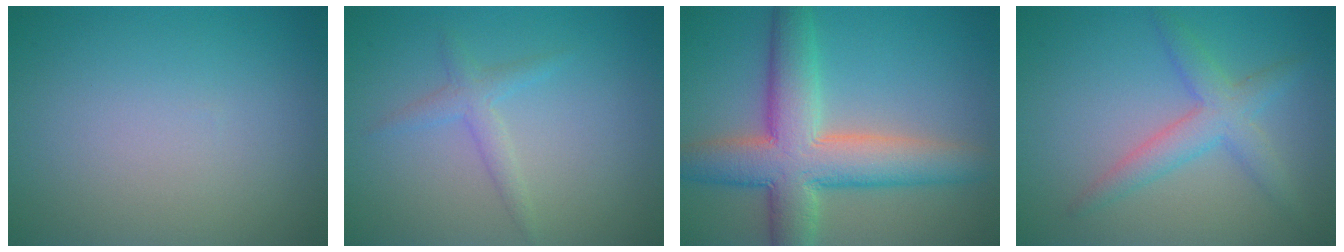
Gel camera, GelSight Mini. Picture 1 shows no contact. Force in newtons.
{"total": 1.7, "press": 1.7, "slide": 0.1}
{"total": 8.8, "press": 8.8, "slide": 0.6}
{"total": 3.3, "press": 3.3, "slide": 0.1}